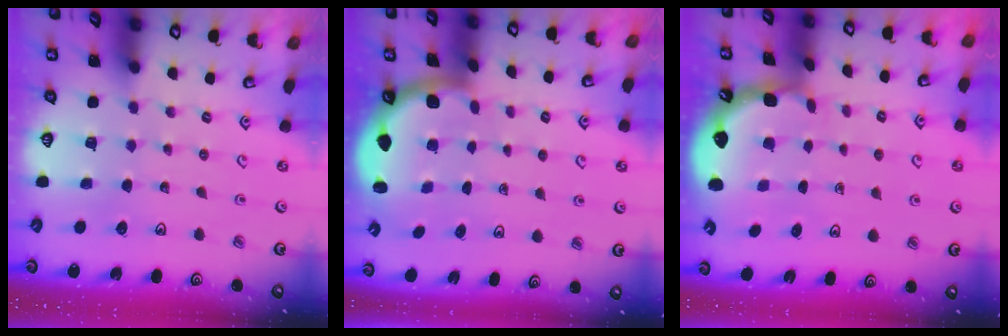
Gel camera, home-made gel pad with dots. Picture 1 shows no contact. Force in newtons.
{"total": 1.6, "press": 1.6, "slide": 0.1}
{"total": 1.7, "press": 1.7, "slide": 0.2}